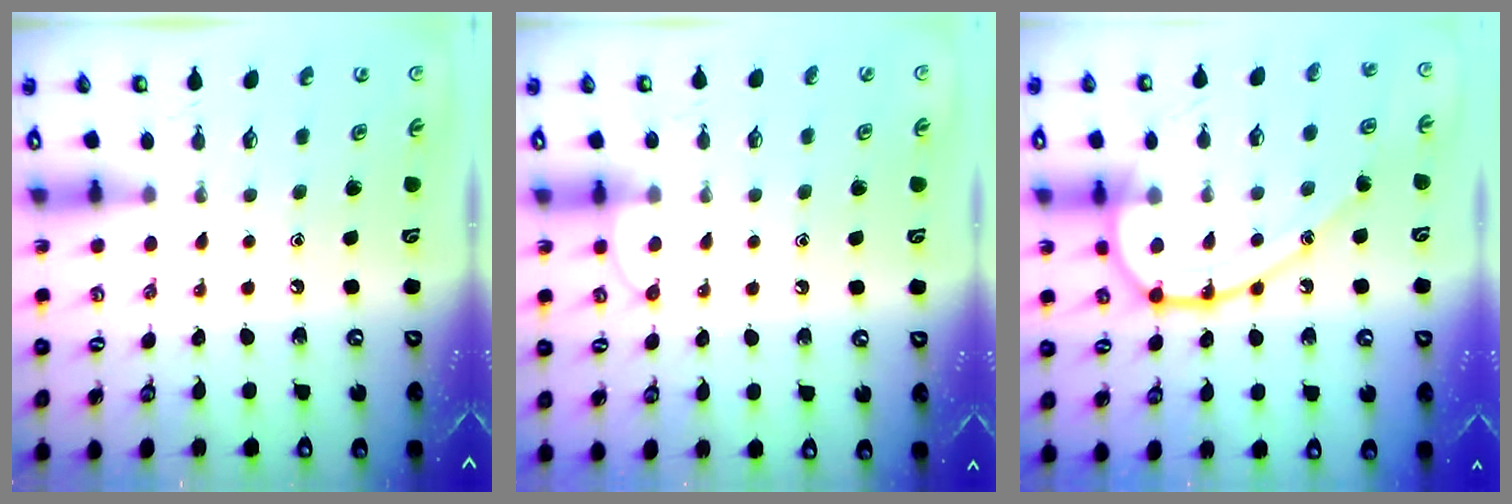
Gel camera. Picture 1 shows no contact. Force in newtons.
{"total": 5.8, "press": 5.8, "slide": 0.6}
{"total": 15.4, "press": 15.4, "slide": 0.3}